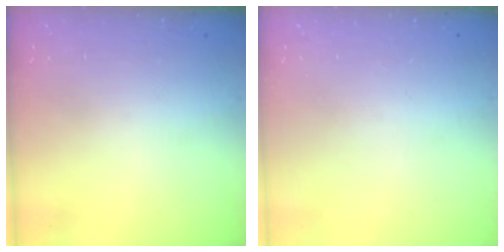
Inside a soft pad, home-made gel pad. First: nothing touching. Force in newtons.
{"total": 0.0}